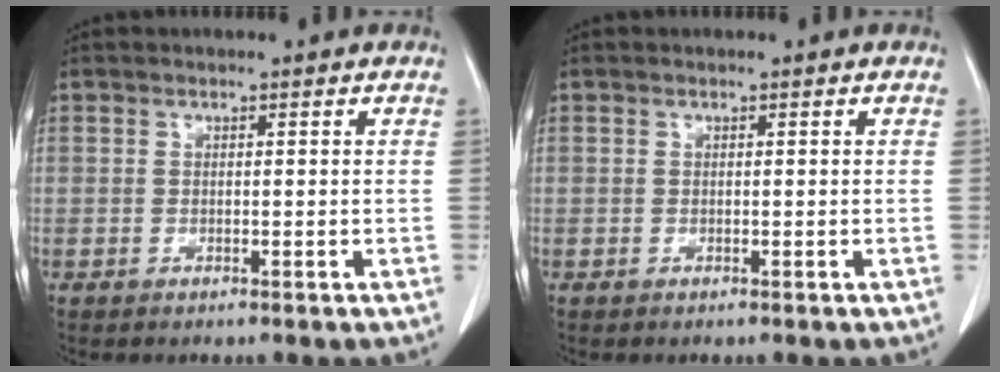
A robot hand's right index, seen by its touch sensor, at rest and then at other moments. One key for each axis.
{"total": 0.0}